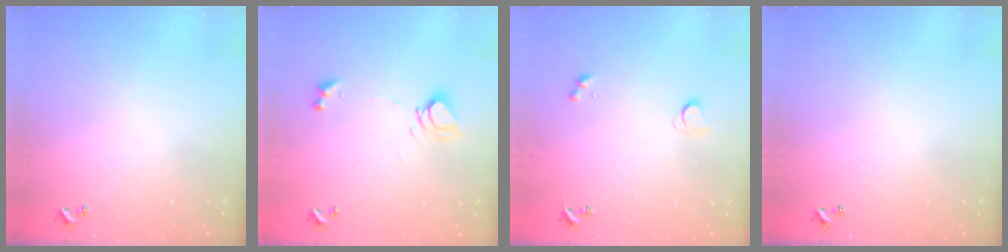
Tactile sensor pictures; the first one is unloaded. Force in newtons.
{"total": 7.7, "press": 7.6, "slide": 1.0}
{"total": 1.9, "press": 1.9, "slide": 0.5}
{"total": 0.0}